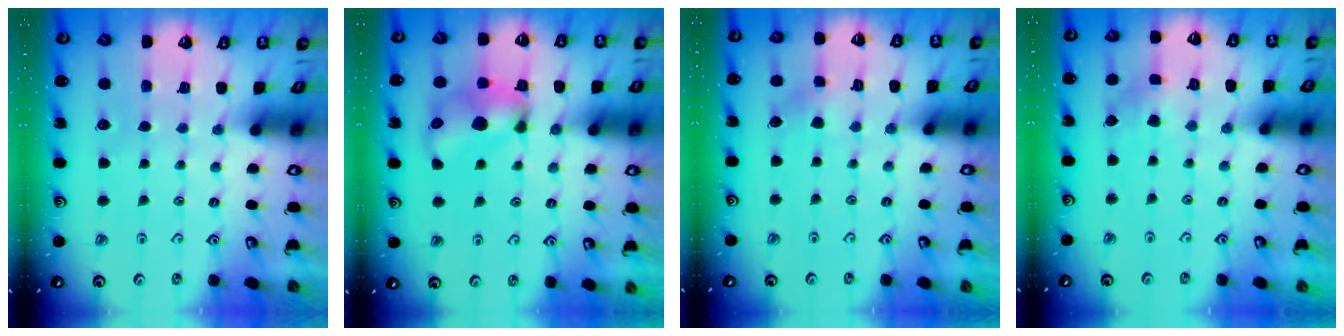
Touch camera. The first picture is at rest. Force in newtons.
{"total": 13.3, "press": 13.3, "slide": 0.9}
{"total": 3.4, "press": 3.4, "slide": 0.3}
{"total": 3.3, "press": 3.3, "slide": 0.3}